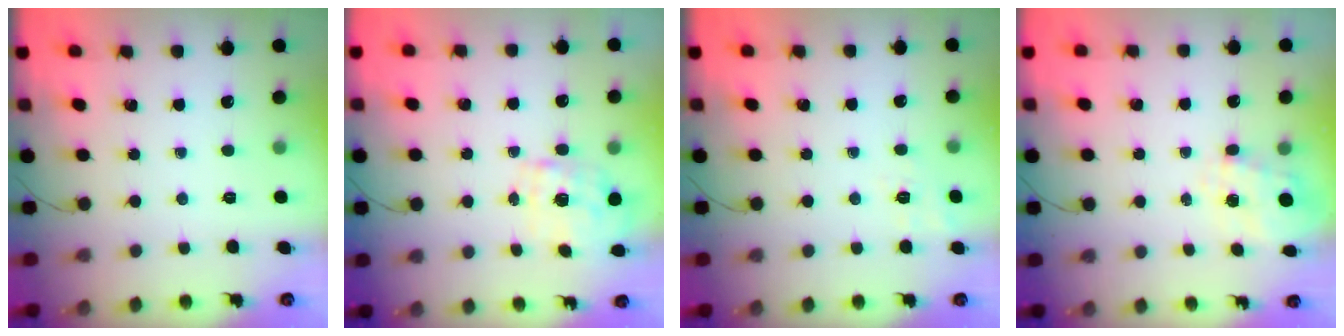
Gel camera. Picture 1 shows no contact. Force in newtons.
{"total": 2.3, "press": 2.3, "slide": 0.3}
{"total": 2.0, "press": 0.9, "slide": 1.8}
{"total": 7.0, "press": 6.9, "slide": 1.1}